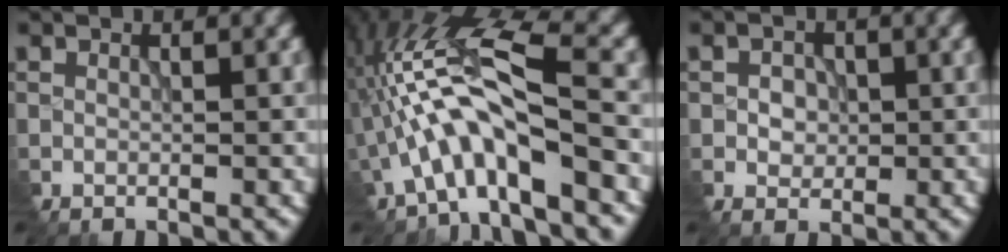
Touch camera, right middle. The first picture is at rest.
{"total": 8.5, "force": [-3.4, 2.2, 7.5], "torque": [-0.145, 0.025, -0.062]}
{"total": 2.0, "force": [-0.6, 1.7, 0.9], "torque": [-0.019, -0.001, -0.012]}